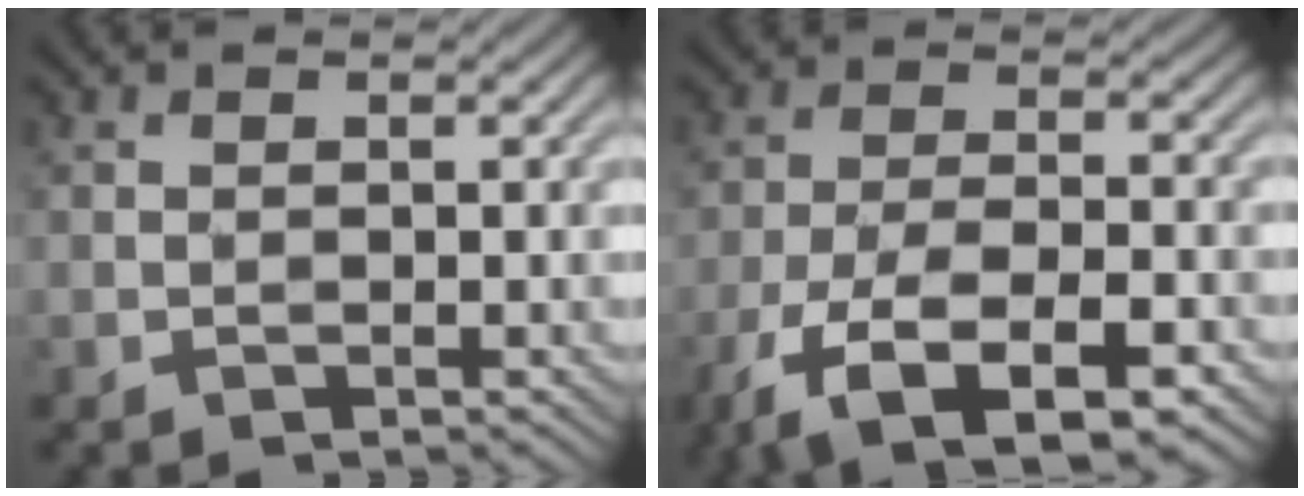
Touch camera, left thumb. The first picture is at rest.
{"total": 10.4, "force": [-6.3, 3.8, 7.4], "torque": [-0.142, -0.005, -0.118]}